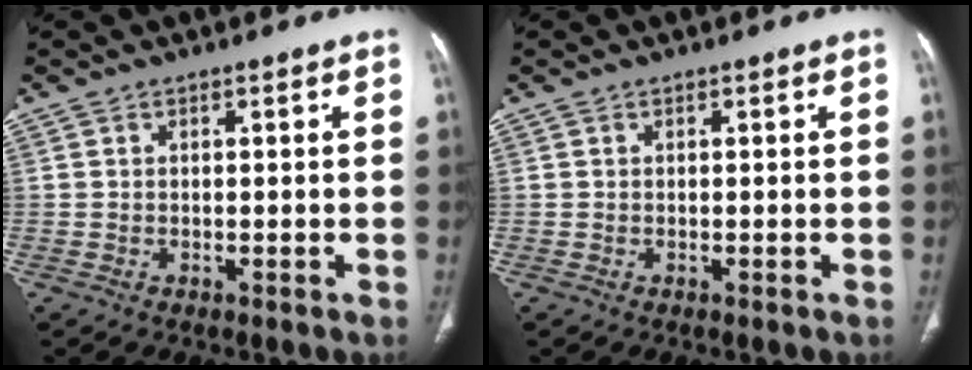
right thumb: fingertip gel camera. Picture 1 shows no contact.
{"total": 0.0}